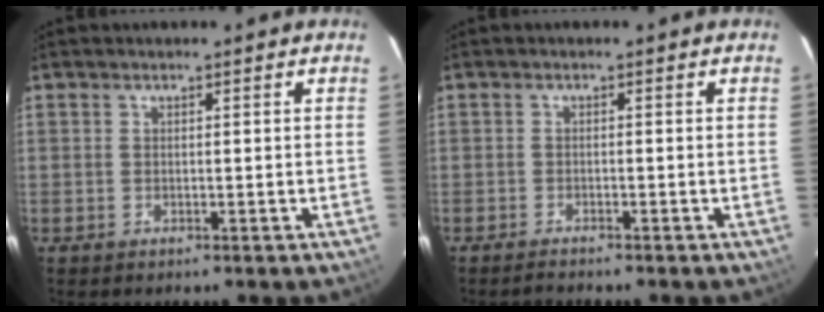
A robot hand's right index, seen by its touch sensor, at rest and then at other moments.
{"total": 1.8, "force": [-1.7, 0.0, 0.5], "torque": [-0.019, -0.006, -0.030]}